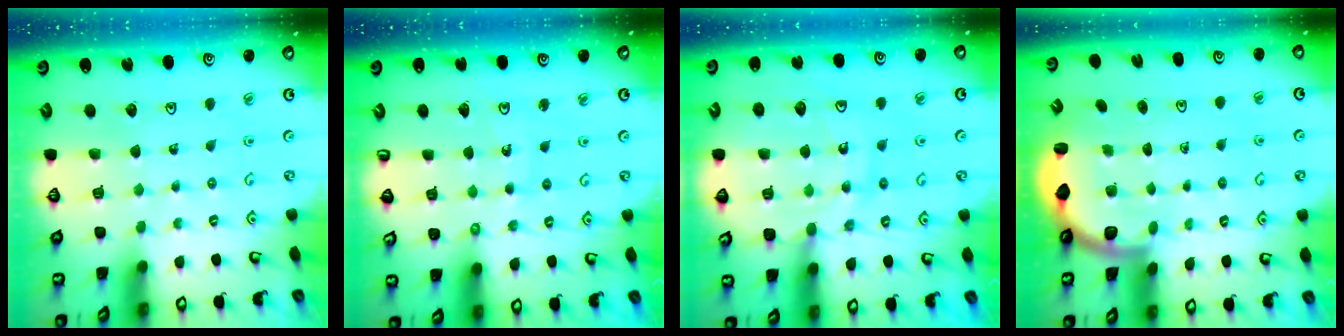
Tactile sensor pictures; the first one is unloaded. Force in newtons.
{"total": 7.0, "press": 7.0, "slide": 0.8}
{"total": 12.3, "press": 12.0, "slide": 2.7}
{"total": 2.6, "press": 2.5, "slide": 0.6}